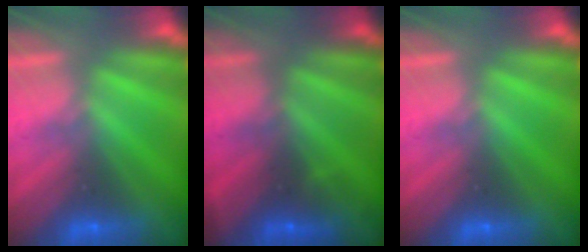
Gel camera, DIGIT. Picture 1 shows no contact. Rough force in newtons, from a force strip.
{"total": 2.7}
{"total": 0.0}